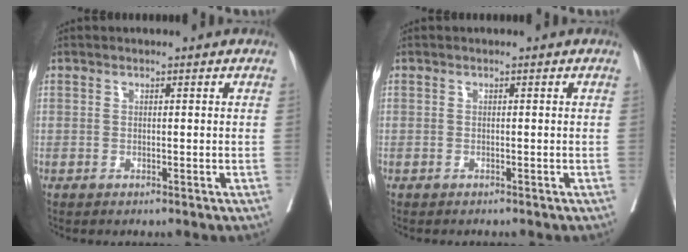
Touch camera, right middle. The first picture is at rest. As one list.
[{"total": 1.0, "force": [-0.9, 0.3, 0.3], "torque": [-0.009, -0.002, -0.014]}]